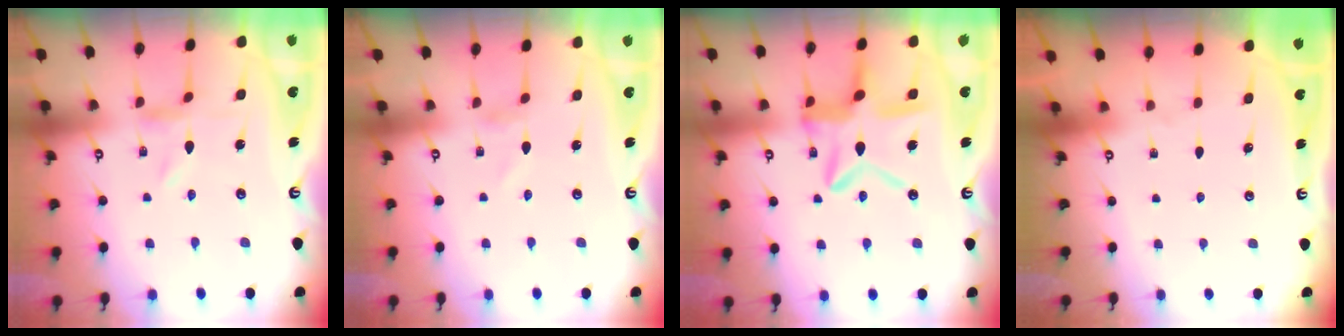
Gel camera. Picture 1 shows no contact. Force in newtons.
{"total": 1.4, "press": 1.4, "slide": 0.1}
{"total": 13.2, "press": 13.2, "slide": 1.2}
{"total": 0.0}